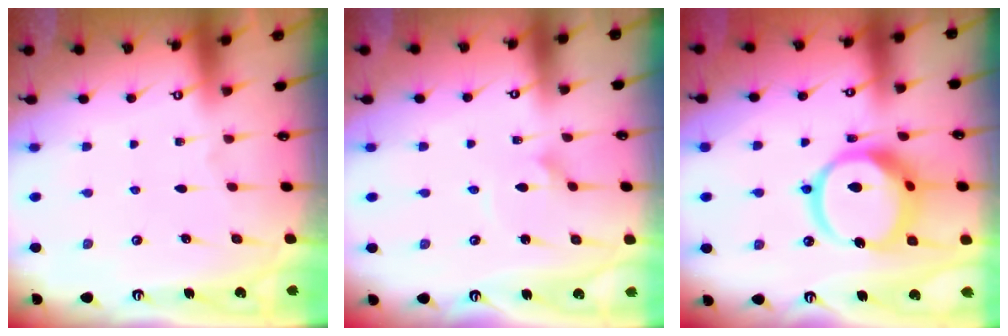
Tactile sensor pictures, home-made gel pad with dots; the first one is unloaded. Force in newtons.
{"total": 1.6, "press": 1.6, "slide": 0.2}
{"total": 16.7, "press": 16.6, "slide": 2.1}